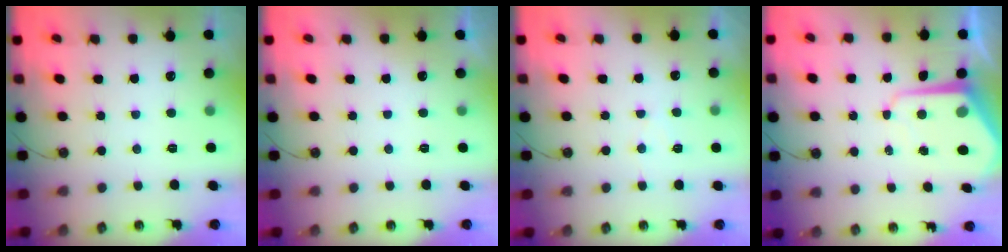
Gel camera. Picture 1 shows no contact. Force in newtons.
{"total": 0.0}
{"total": 4.7, "press": 4.7, "slide": 0.6}
{"total": 7.9, "press": 7.9, "slide": 0.7}